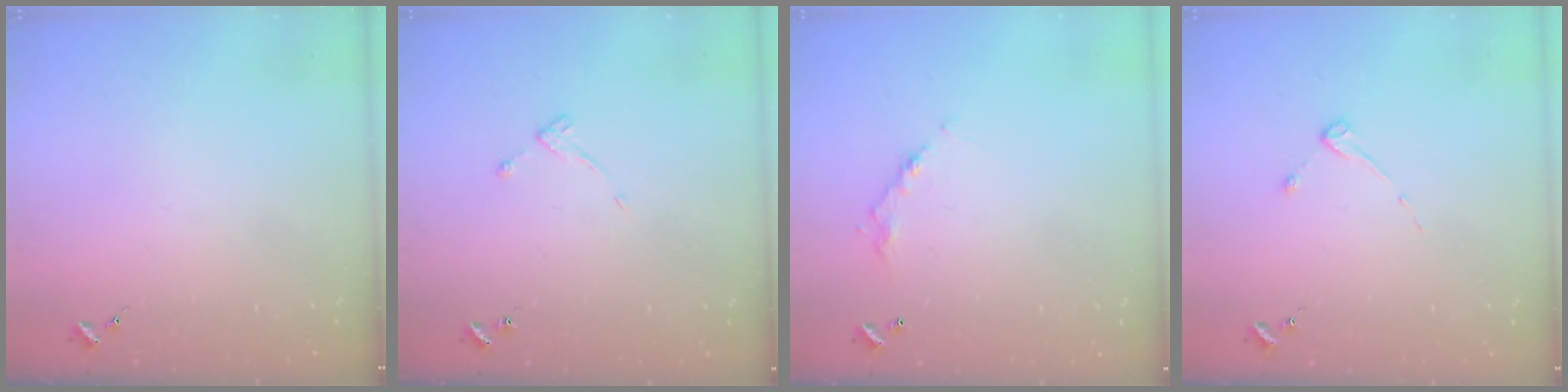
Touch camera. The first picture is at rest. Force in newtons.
{"total": 3.6, "press": 3.6, "slide": 0.6}
{"total": 6.0, "press": 6.0, "slide": 0.3}
{"total": 2.6, "press": 2.5, "slide": 0.4}